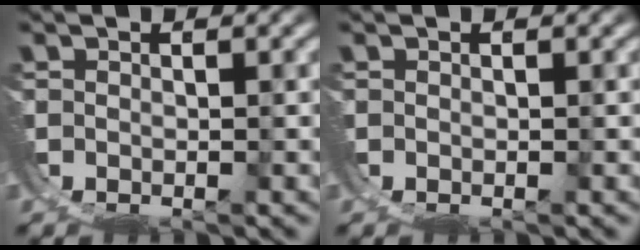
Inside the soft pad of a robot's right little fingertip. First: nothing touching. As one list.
[{"total": 0.0}]